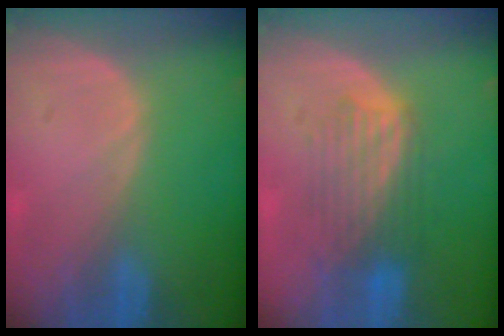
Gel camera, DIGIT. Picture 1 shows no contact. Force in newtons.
{"total": 5.9, "press": 5.9, "slide": 0.4}